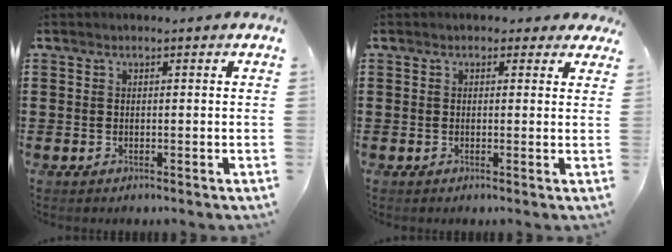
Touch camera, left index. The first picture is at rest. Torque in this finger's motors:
{"motor_torque": [0.94, -0.91, -0.03, 0.01]}